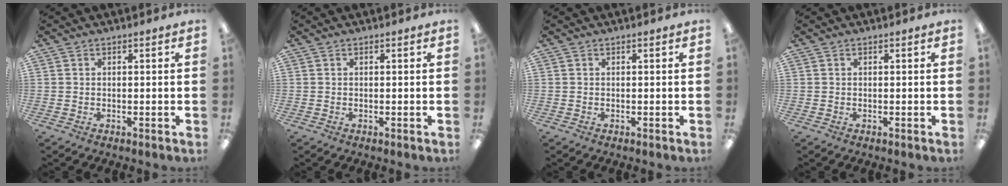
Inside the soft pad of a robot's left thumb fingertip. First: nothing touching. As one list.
[{"total": 0.0}, {"total": 0.0}, {"total": 0.0}]